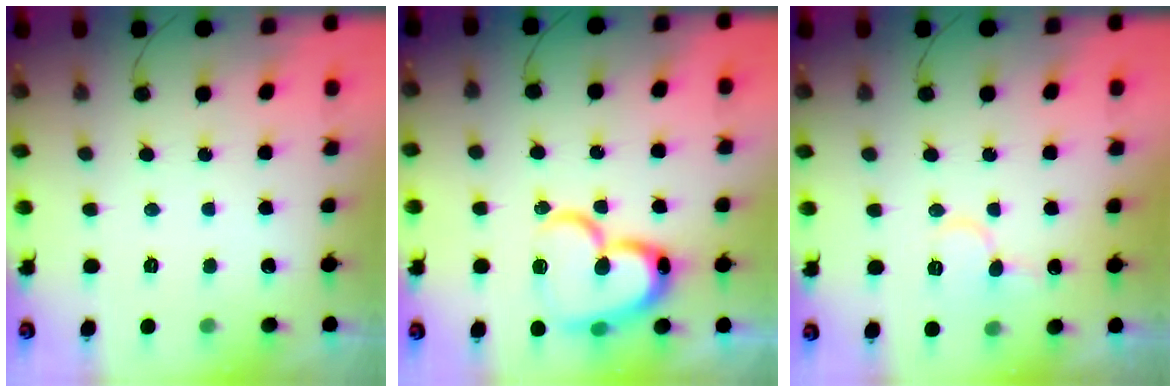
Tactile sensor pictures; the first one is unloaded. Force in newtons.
{"total": 19.2, "press": 19.1, "slide": 2.0}
{"total": 8.7, "press": 8.7, "slide": 1.0}